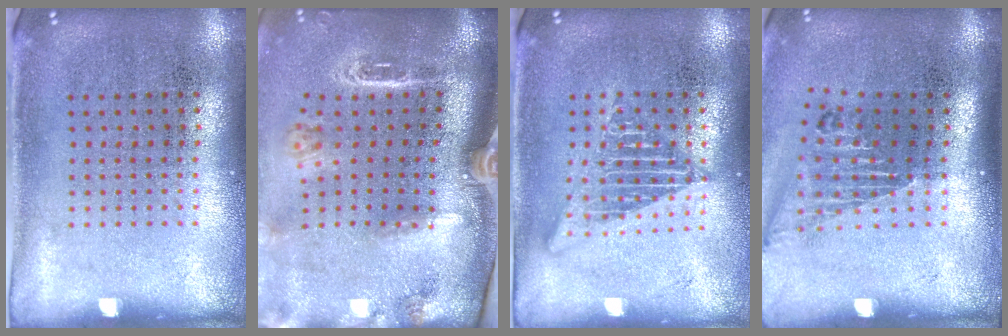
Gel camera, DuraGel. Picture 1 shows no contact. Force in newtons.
{"total": 3.0, "press": 2.1, "slide": 2.1}
{"total": 2.7, "press": 2.7, "slide": 0.3}
{"total": 1.6, "press": 1.2, "slide": 1.1}